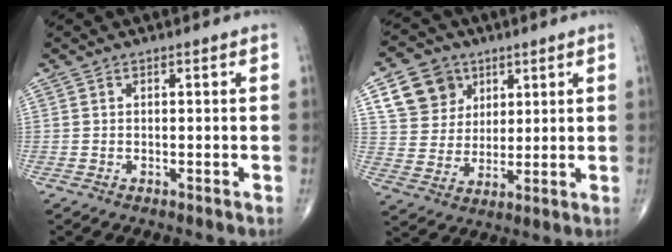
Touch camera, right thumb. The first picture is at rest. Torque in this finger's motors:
{"motor_torque": [0.35, 1.97, 0.58, 0.29, 0.03]}